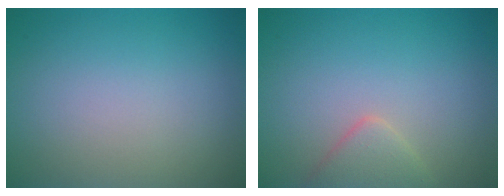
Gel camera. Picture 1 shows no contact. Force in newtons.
{"total": 2.2, "press": 2.2, "slide": 0.2}